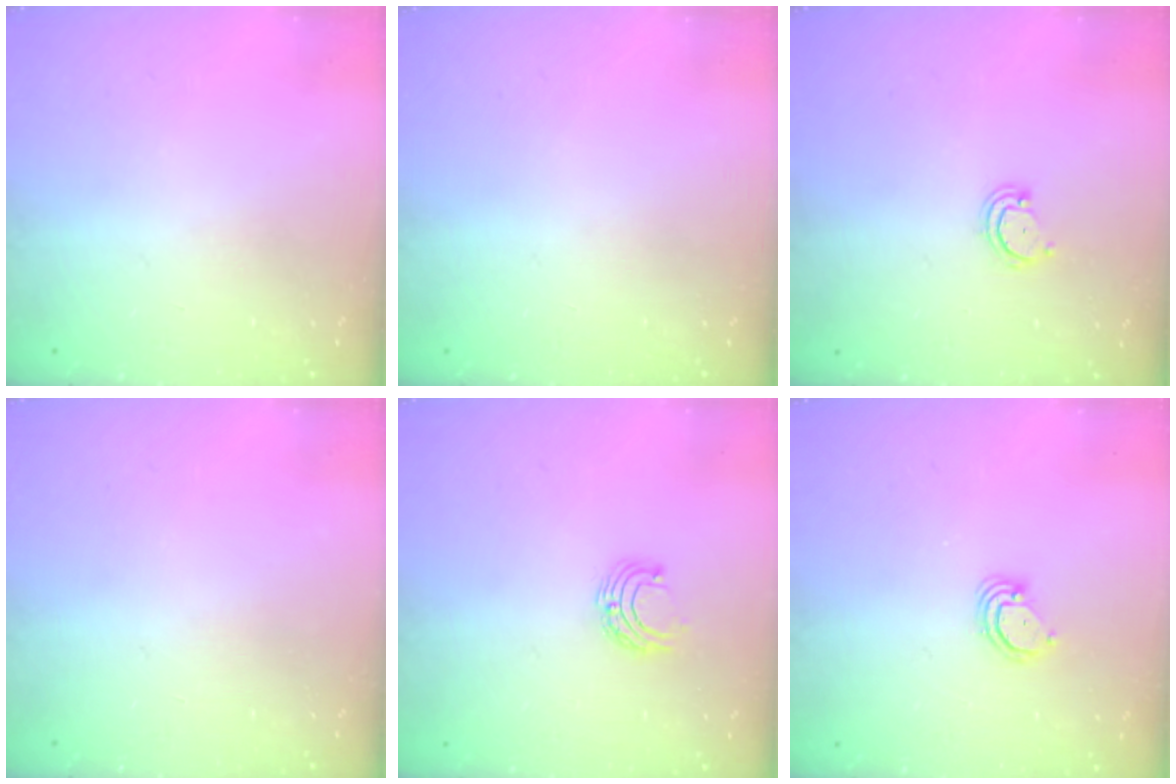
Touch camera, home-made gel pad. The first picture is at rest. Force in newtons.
{"total": 0.0}
{"total": 2.6, "press": 2.6, "slide": 0.3}
{"total": 0.0}
{"total": 5.2, "press": 5.2, "slide": 0.5}
{"total": 3.6, "press": 3.6, "slide": 0.2}